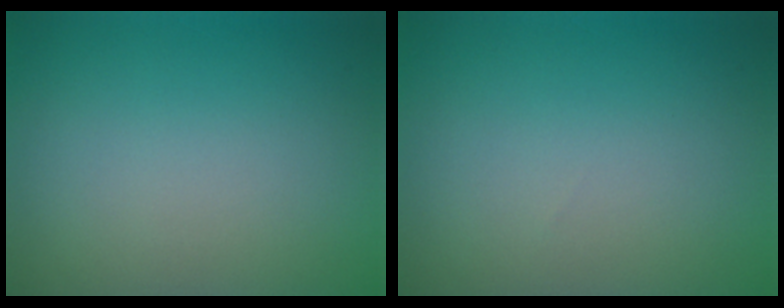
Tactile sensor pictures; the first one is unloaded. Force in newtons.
{"total": 0.0}